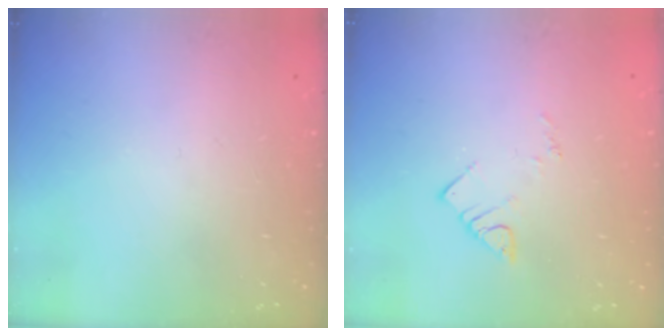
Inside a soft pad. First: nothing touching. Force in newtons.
{"total": 4.5, "press": 4.5, "slide": 0.4}